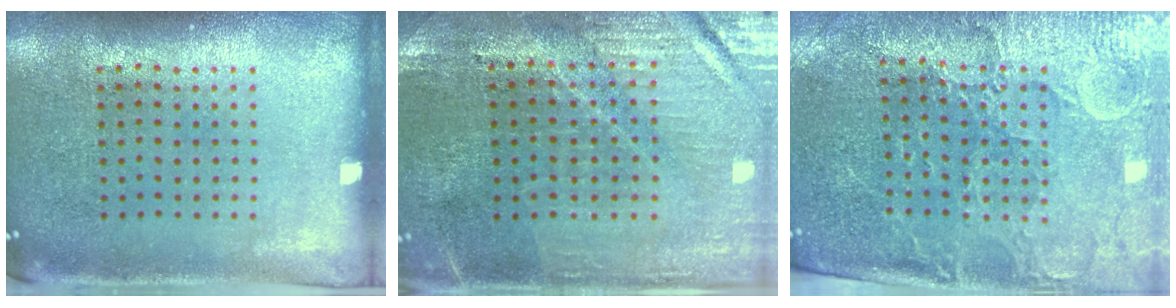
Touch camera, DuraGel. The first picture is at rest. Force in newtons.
{"total": 1.3, "press": 1.3, "slide": 0.2}
{"total": 3.6, "press": 3.3, "slide": 1.4}